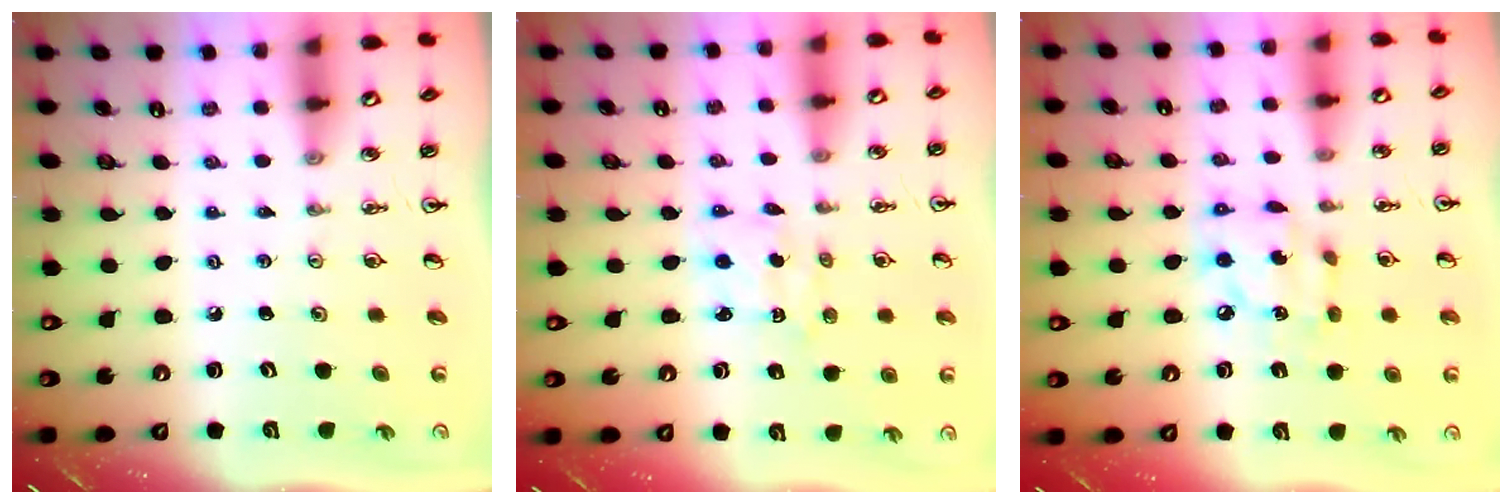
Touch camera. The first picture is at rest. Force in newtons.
{"total": 2.1, "press": 2.0, "slide": 0.6}
{"total": 10.6, "press": 10.5, "slide": 1.1}